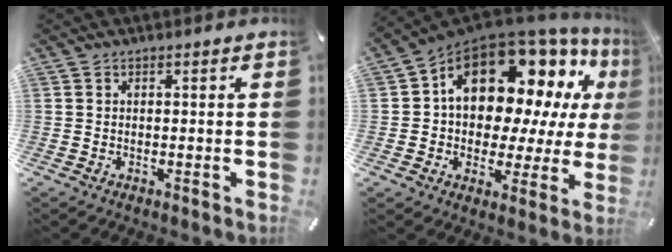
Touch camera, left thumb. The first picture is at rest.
{"total": 17.3, "force": [8.4, 11.3, 10.2], "torque": [-0.159, -0.072, 0.145]}